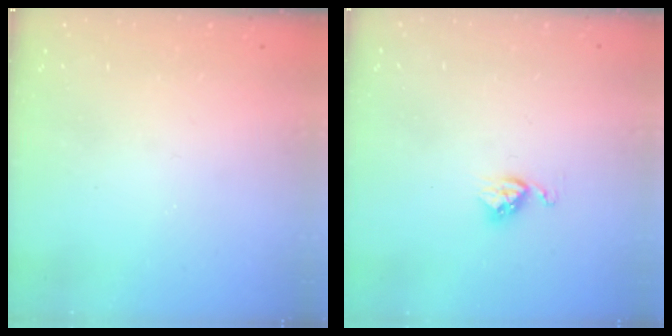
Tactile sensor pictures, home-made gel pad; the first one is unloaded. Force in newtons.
{"total": 3.5, "press": 3.5, "slide": 0.5}